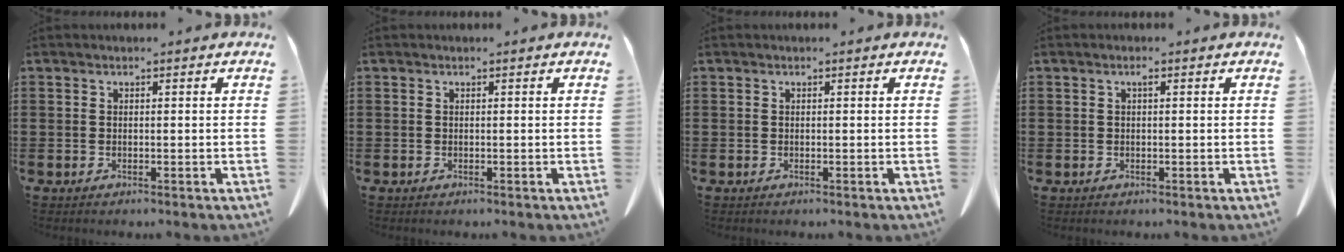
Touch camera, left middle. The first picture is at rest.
{"total": 0.0}
{"total": 0.0}
{"total": 0.8, "force": [0.2, 0.3, 0.7], "torque": [-0.016, 0.003, 0.002]}